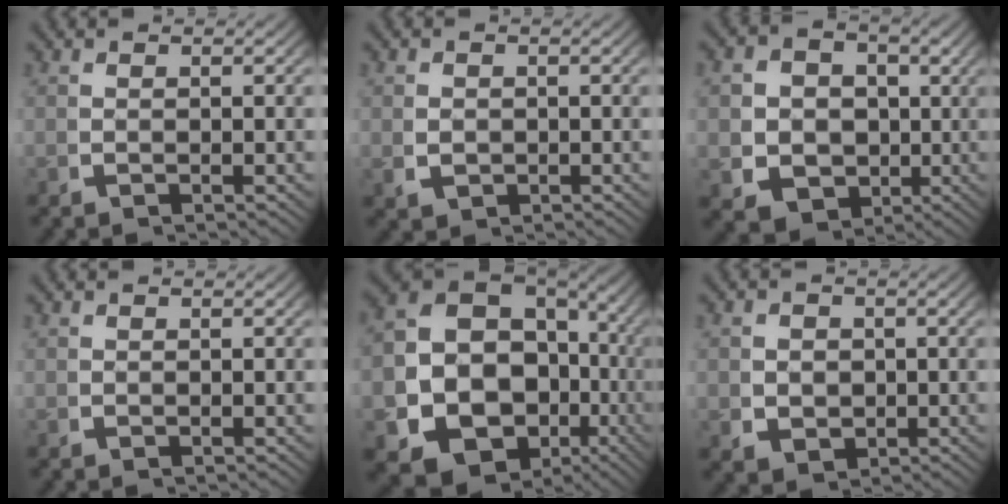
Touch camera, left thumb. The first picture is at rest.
{"total": 2.2, "force": [-0.1, 1.9, 1.1], "torque": [-0.022, -0.009, 0.004]}
{"total": 9.9, "force": [-1.8, 8.6, 4.7], "torque": [-0.106, -0.050, -0.014]}
{"total": 0.0}
{"total": 19.6, "force": [-4.8, 16.0, 10.3], "torque": [-0.258, -0.087, -0.064]}
{"total": 4.0, "force": [-0.3, 3.5, 2.0], "torque": [-0.039, -0.020, 0.006]}